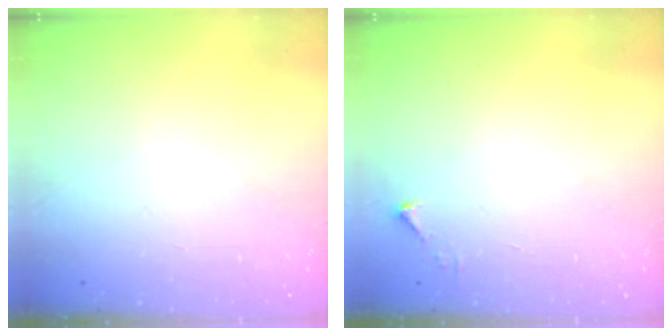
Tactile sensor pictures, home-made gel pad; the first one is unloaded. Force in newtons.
{"total": 2.5, "press": 2.5, "slide": 0.3}